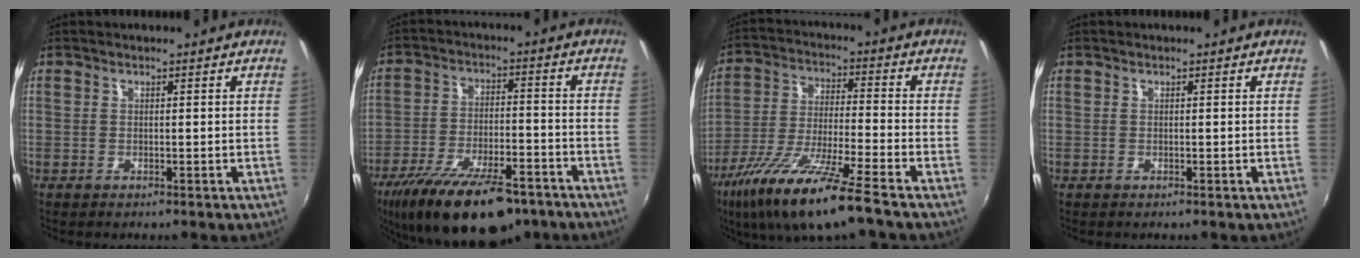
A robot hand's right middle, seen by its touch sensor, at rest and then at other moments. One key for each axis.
{"total": 20.5, "fx": -14.9, "fy": 7.4, "fz": 12.1, "tx": -0.234, "ty": -0.036, "tz": -0.229}
{"total": 15.9, "fx": -11.1, "fy": 1.2, "fz": 11.4, "tx": -0.231, "ty": -0.037, "tz": -0.203}
{"total": 0.0}